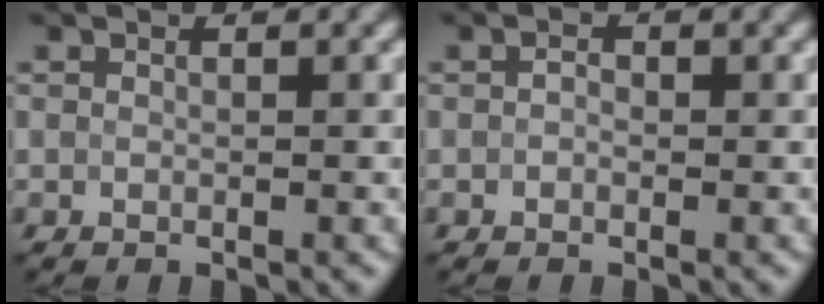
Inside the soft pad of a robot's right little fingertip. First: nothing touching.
{"total": 0.7, "force": [0.2, 0.5, 0.4], "torque": [-0.009, -0.001, 0.001]}